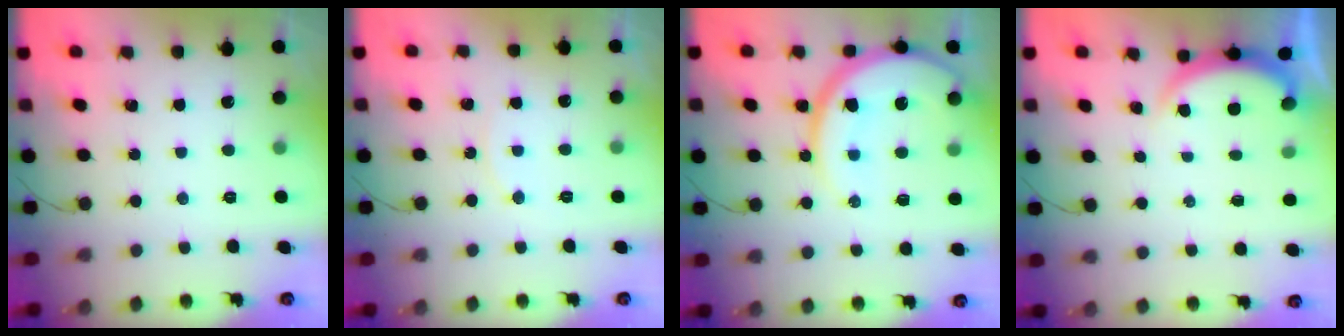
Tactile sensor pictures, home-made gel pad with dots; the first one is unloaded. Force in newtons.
{"total": 3.8, "press": 3.8, "slide": 0.5}
{"total": 16.6, "press": 16.5, "slide": 1.8}
{"total": 1.8, "press": 1.8, "slide": 0.5}